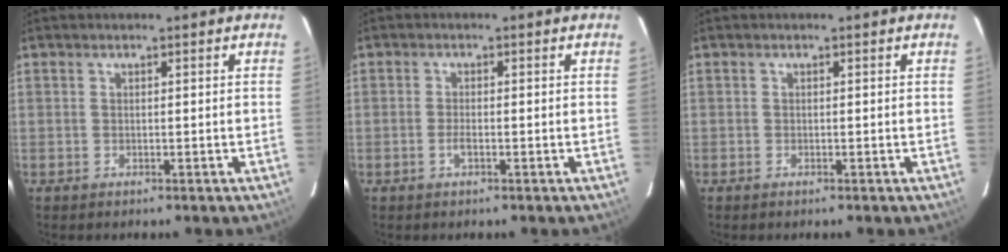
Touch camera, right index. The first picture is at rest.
{"total": 1.9, "force": [-0.8, 0.7, 1.5], "torque": [-0.035, 0.000, -0.016]}
{"total": 0.0}